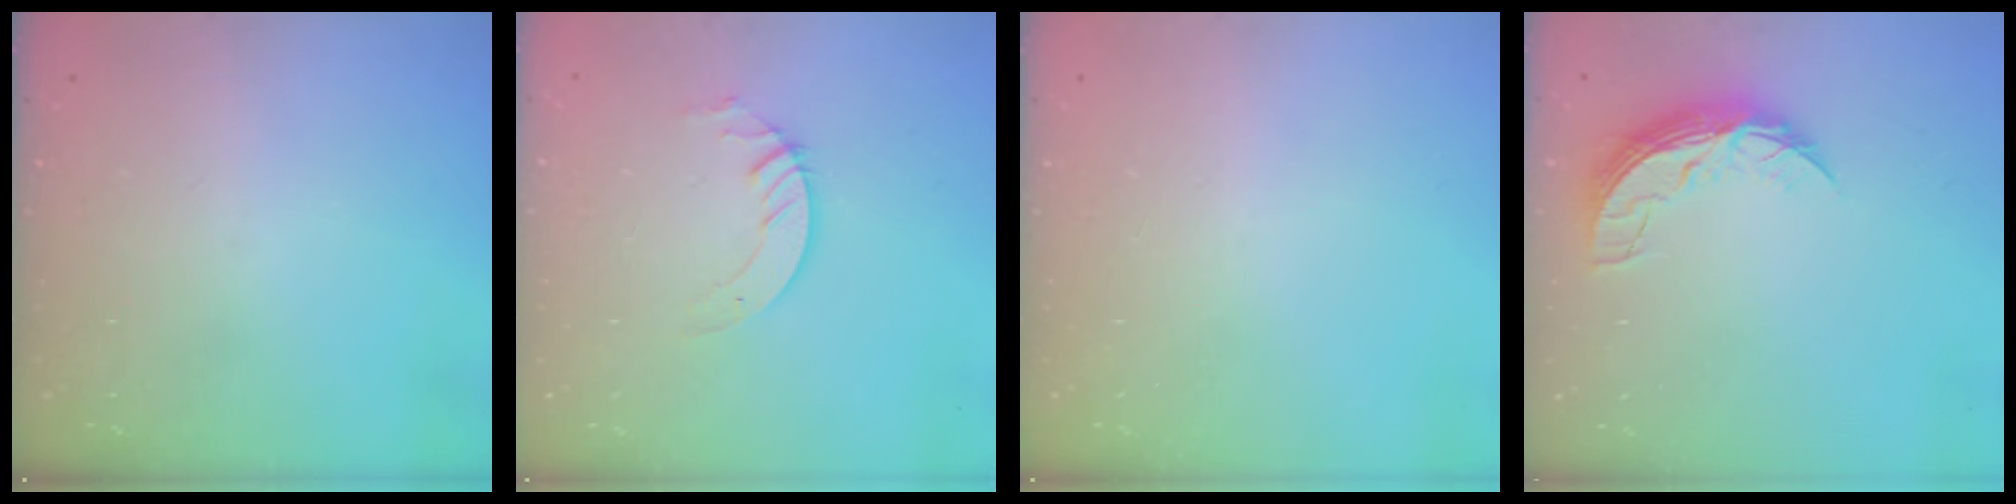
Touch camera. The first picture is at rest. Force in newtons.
{"total": 3.4, "press": 3.4, "slide": 0.3}
{"total": 0.0}
{"total": 8.0, "press": 8.0, "slide": 0.5}